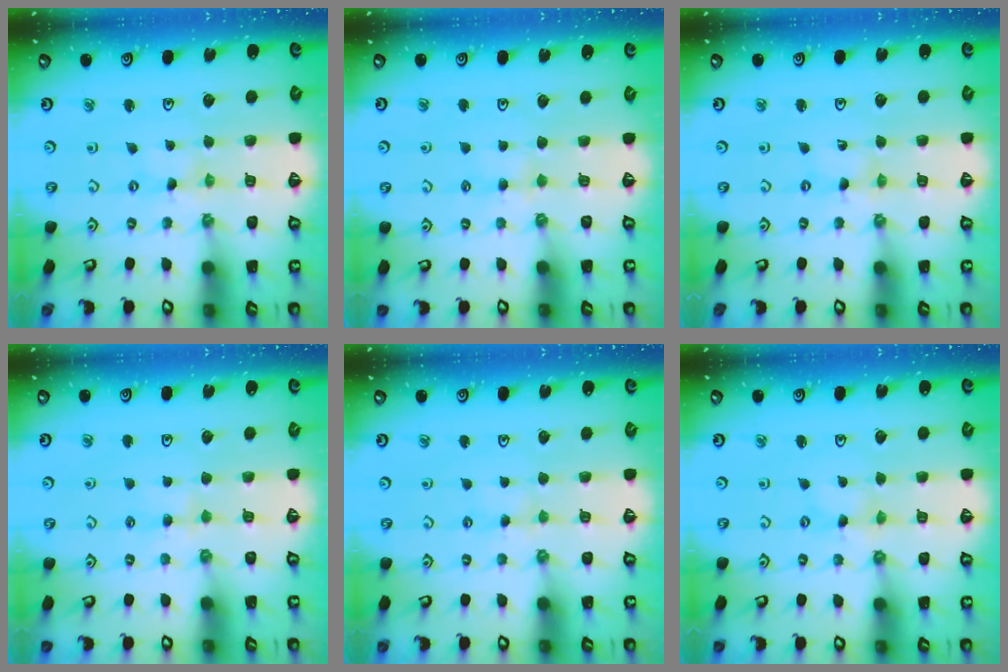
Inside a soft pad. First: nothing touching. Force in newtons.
{"total": 3.7, "press": 3.6, "slide": 0.4}
{"total": 0.8, "press": 0.8, "slide": 0.1}
{"total": 2.5, "press": 2.5, "slide": 0.4}
{"total": 2.7, "press": 2.7, "slide": 0.4}
{"total": 0.8, "press": 0.7, "slide": 0.3}